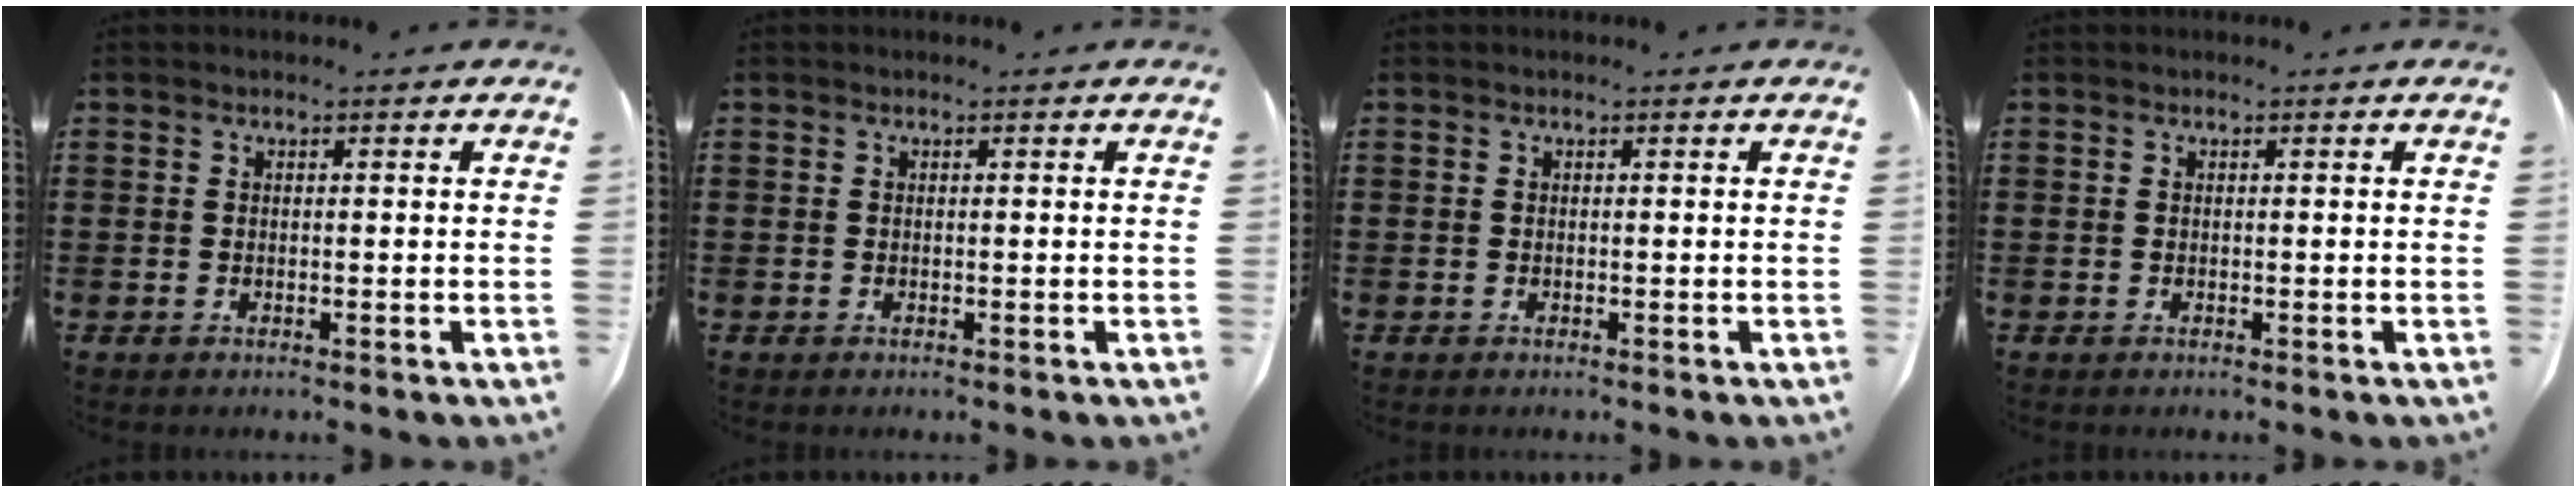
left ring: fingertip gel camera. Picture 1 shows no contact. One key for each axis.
{"total": 0.0}
{"total": 0.0}
{"total": 0.0}